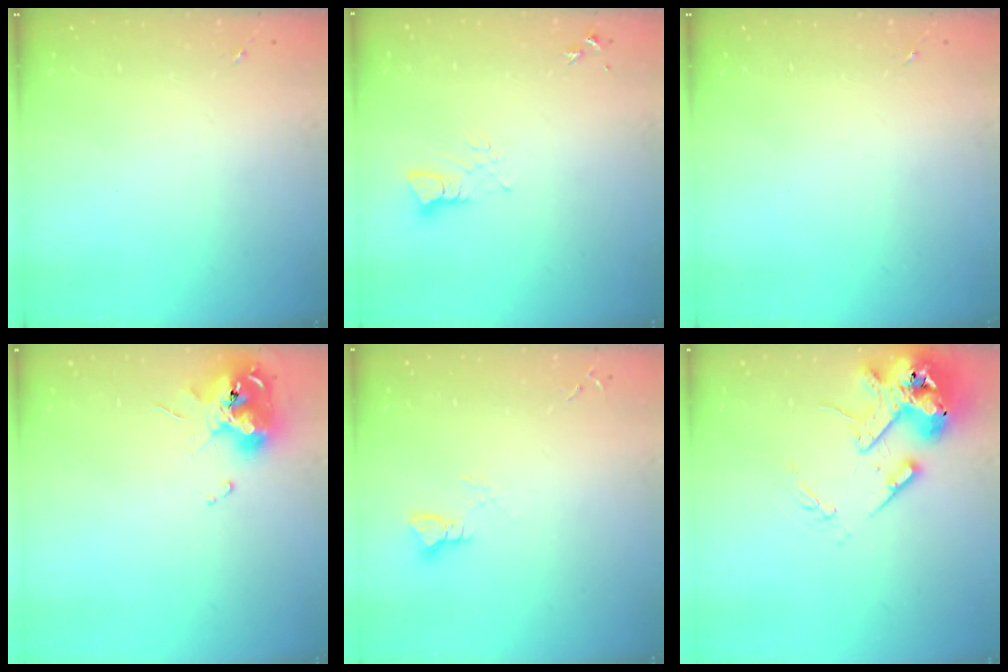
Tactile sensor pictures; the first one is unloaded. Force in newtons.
{"total": 3.2, "press": 3.2, "slide": 0.2}
{"total": 0.0}
{"total": 12.4, "press": 12.2, "slide": 1.6}
{"total": 3.0, "press": 3.0, "slide": 0.3}
{"total": 16.3, "press": 16.0, "slide": 2.6}